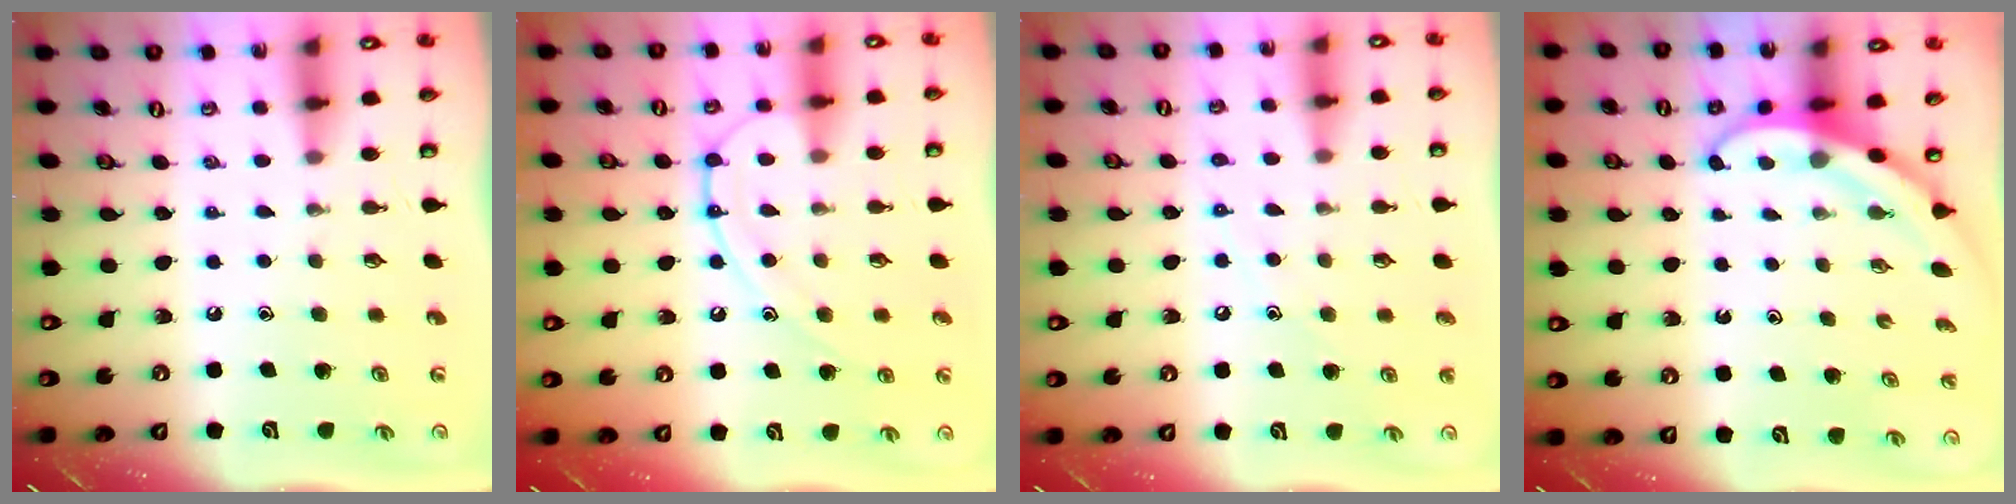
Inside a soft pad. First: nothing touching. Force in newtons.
{"total": 12.4, "press": 12.3, "slide": 1.3}
{"total": 6.2, "press": 6.2, "slide": 0.7}
{"total": 3.6, "press": 3.6, "slide": 0.1}